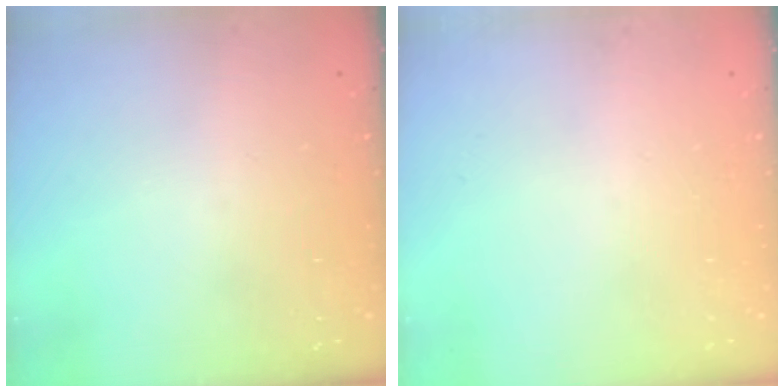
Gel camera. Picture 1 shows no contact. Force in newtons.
{"total": 0.0}